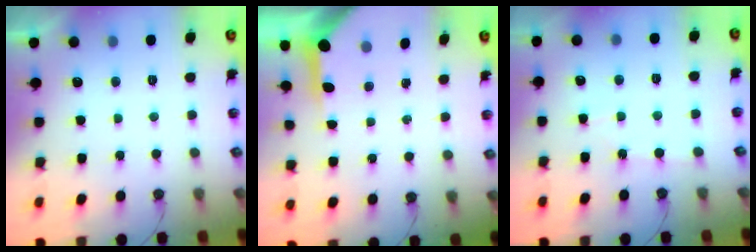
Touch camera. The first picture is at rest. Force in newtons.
{"total": 6.3, "press": 6.2, "slide": 0.6}
{"total": 3.0, "press": 2.9, "slide": 0.5}